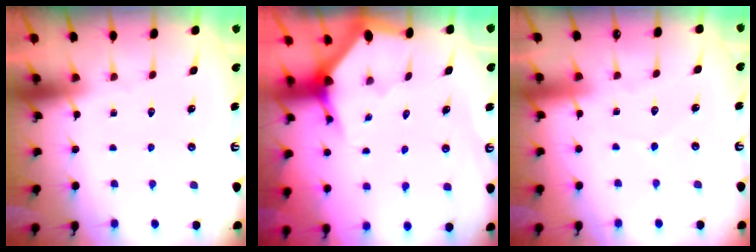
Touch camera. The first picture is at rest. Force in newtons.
{"total": 2.8, "press": 2.8, "slide": 0.2}
{"total": 2.8, "press": 2.7, "slide": 0.4}